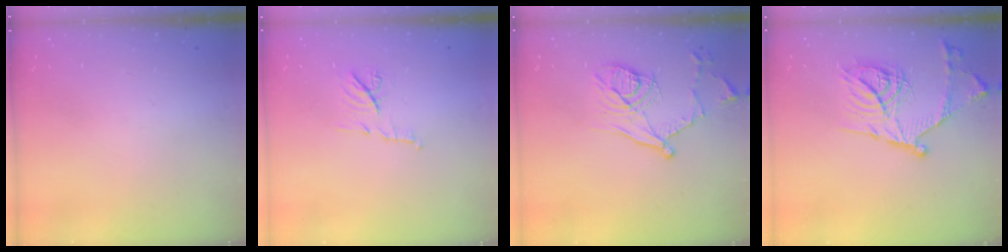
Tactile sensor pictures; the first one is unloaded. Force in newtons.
{"total": 7.5, "press": 7.5, "slide": 0.7}
{"total": 13.8, "press": 13.7, "slide": 1.8}
{"total": 18.4, "press": 18.4, "slide": 1.3}